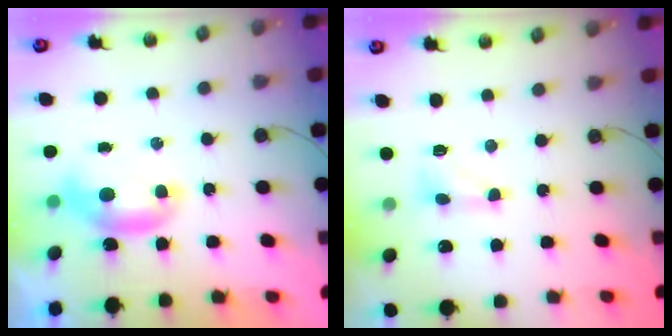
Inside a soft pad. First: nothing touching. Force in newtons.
{"total": 1.6, "press": 1.5, "slide": 0.5}